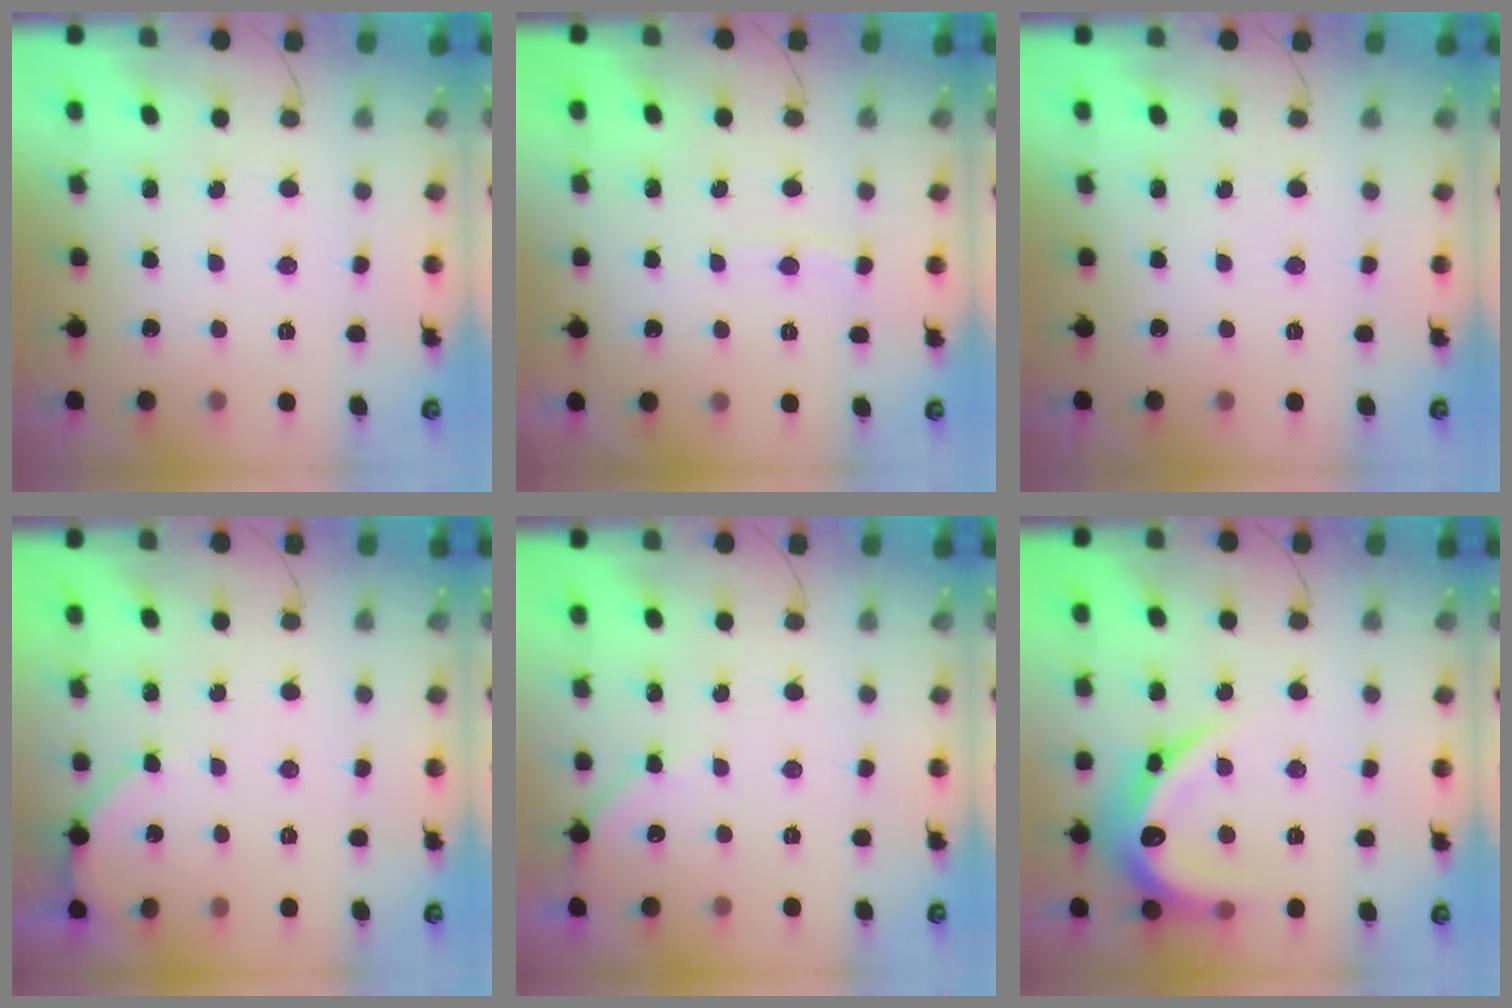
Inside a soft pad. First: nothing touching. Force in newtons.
{"total": 3.0, "press": 3.0, "slide": 0.3}
{"total": 0.0}
{"total": 4.6, "press": 4.6, "slide": 0.5}
{"total": 3.7, "press": 3.7, "slide": 0.6}
{"total": 18.1, "press": 18.1, "slide": 0.3}